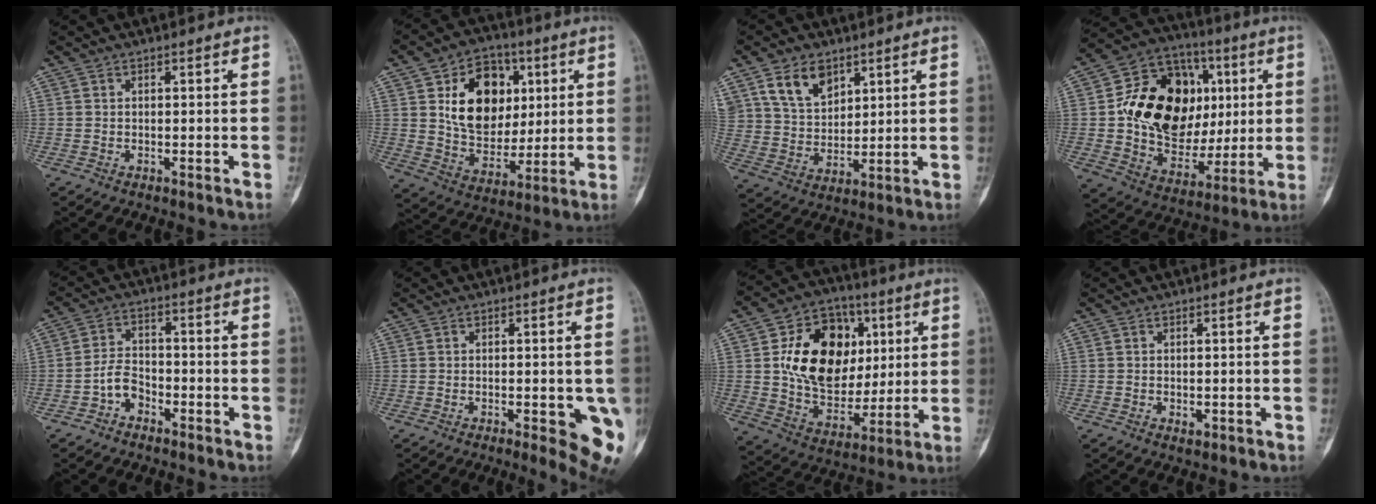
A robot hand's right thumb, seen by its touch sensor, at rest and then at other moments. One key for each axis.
{"total": 17.6, "fx": 4.6, "fy": 13.0, "fz": 10.9, "tx": -0.130, "ty": -0.009, "tz": 0.084}
{"total": 9.8, "fx": 5.5, "fy": 6.5, "fz": 4.9, "tx": -0.064, "ty": -0.027, "tz": 0.110}
{"total": 25.1, "fx": 3.6, "fy": 18.0, "fz": 17.0, "tx": -0.254, "ty": 0.010, "tz": 0.070}
{"total": 5.2, "fx": -2.9, "fy": 3.5, "fz": 2.5, "tx": -0.028, "ty": 0.031, "tz": -0.061}
{"total": 10.2, "fx": -2.7, "fy": 3.3, "fz": 9.2, "tx": -0.100, "ty": -0.014, "tz": -0.027}
{"total": 21.3, "fx": 4.1, "fy": 15.5, "fz": 14.1, "tx": -0.199, "ty": 0.000, "tz": 0.076}
{"total": 1.6, "fx": -0.7, "fy": 1.0, "fz": 0.9, "tx": -0.005, "ty": 0.003, "tz": -0.007}